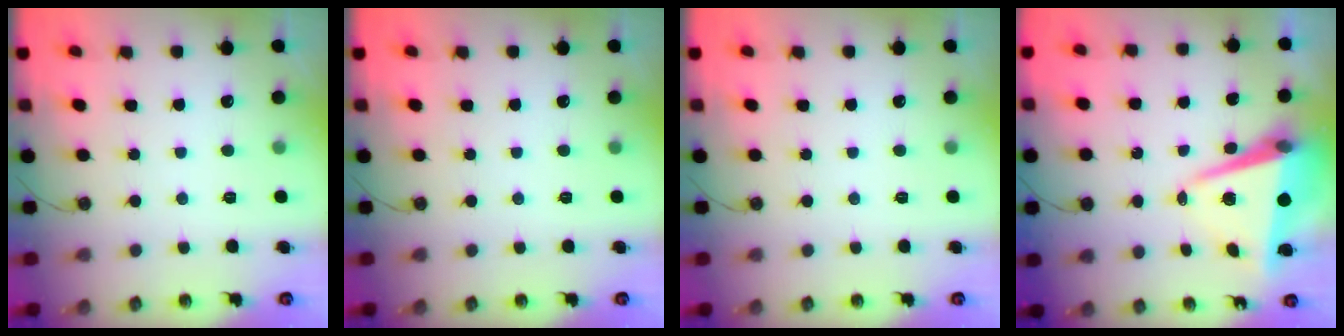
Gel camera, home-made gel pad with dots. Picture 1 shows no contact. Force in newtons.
{"total": 0.0}
{"total": 0.0}
{"total": 9.2, "press": 9.1, "slide": 1.3}